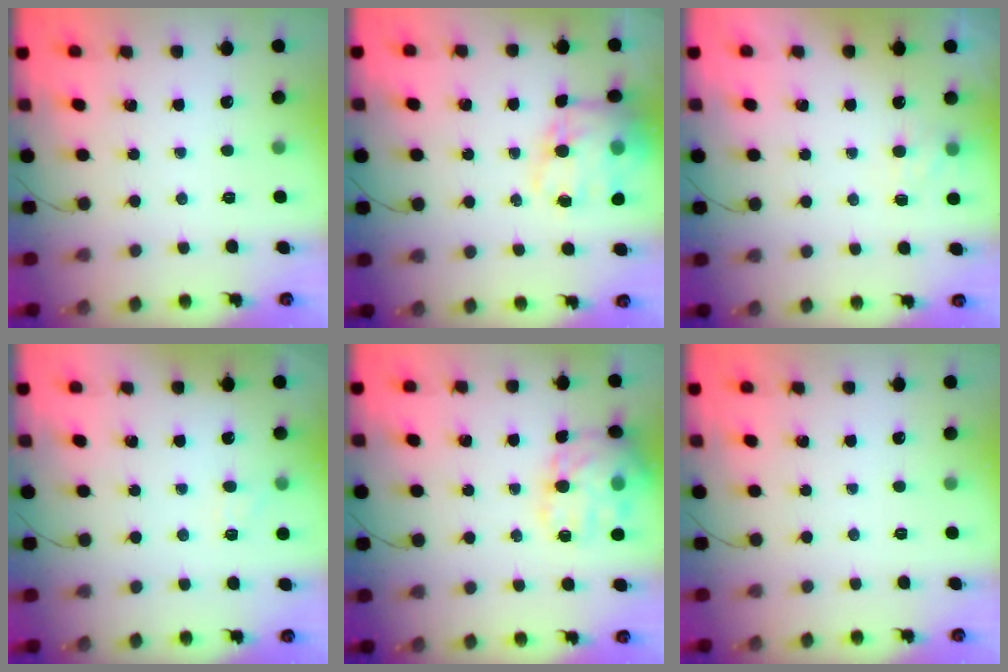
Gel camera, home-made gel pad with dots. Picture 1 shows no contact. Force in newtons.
{"total": 15.8, "press": 15.4, "slide": 3.6}
{"total": 7.0, "press": 6.8, "slide": 1.8}
{"total": 5.0, "press": 4.8, "slide": 1.5}
{"total": 18.4, "press": 18.3, "slide": 1.6}
{"total": 0.0}